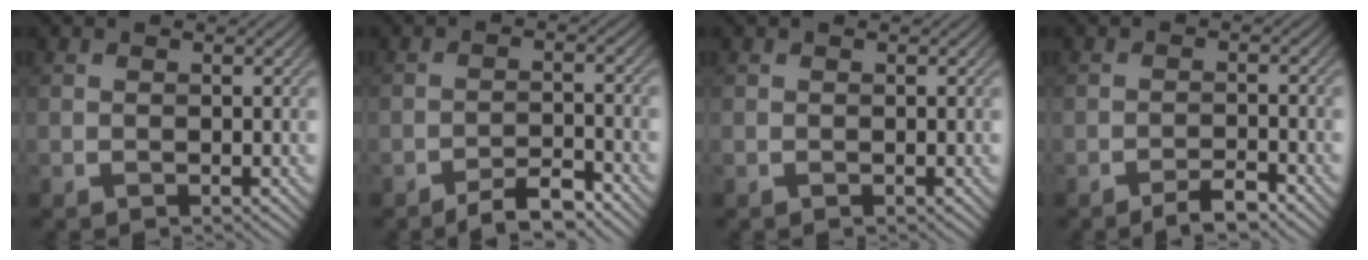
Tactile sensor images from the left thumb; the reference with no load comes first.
{"total": 4.2, "force": [-3.4, 0.8, 2.3], "torque": [-0.037, 0.007, -0.059]}
{"total": 0.0}
{"total": 2.8, "force": [-2.2, 0.4, 1.7], "torque": [-0.025, 0.007, -0.040]}